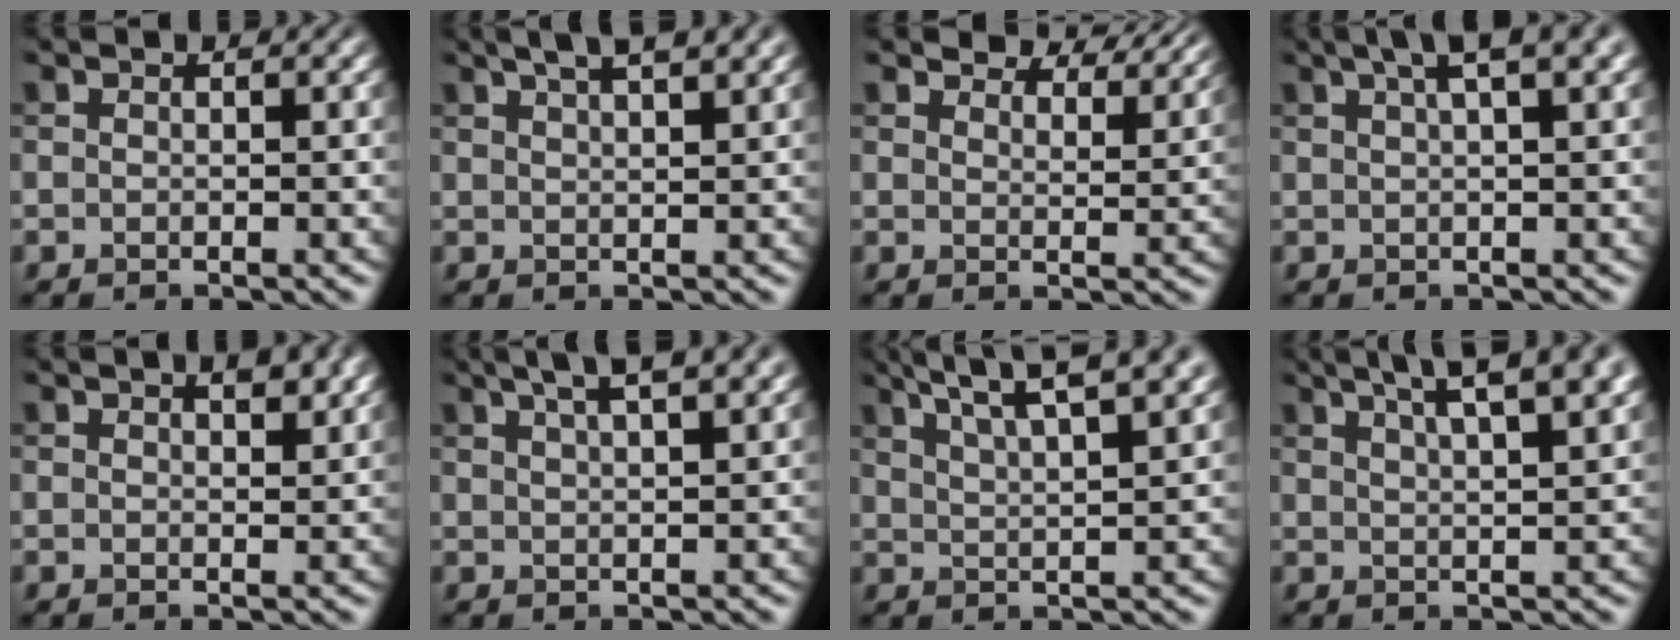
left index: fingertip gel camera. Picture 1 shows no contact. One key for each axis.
{"total": 6.3, "fx": 4.0, "fy": 2.2, "fz": 4.4, "tx": -0.032, "ty": 0.029, "tz": 0.029}
{"total": 6.6, "fx": 6.1, "fy": 1.5, "fz": 2.1, "tx": -0.040, "ty": 0.002, "tz": 0.076}
{"total": 5.0, "fx": 3.0, "fy": 1.0, "fz": 3.9, "tx": -0.049, "ty": 0.018, "tz": 0.040}
{"total": 2.1, "fx": 1.3, "fy": 0.7, "fz": 1.5, "tx": -0.018, "ty": 0.000, "tz": 0.022}
{"total": 6.4, "fx": 4.0, "fy": 2.0, "fz": 4.6, "tx": -0.046, "ty": 0.030, "tz": 0.033}
{"total": 10.1, "fx": 6.8, "fy": 2.9, "fz": 6.9, "tx": -0.085, "ty": 0.033, "tz": 0.068}
{"total": 9.5, "fx": 5.9, "fy": 3.1, "fz": 6.8, "tx": -0.075, "ty": 0.040, "tz": 0.055}